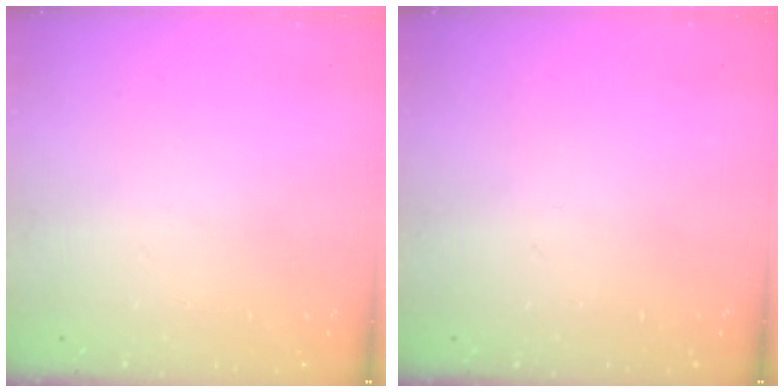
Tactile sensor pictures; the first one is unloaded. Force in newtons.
{"total": 0.0}